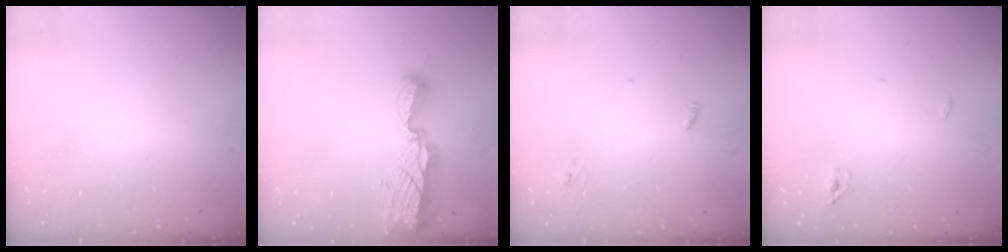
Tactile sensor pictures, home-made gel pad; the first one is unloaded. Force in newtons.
{"total": 8.3, "press": 8.3, "slide": 0.8}
{"total": 2.8, "press": 2.8, "slide": 0.3}
{"total": 6.0, "press": 2.8, "slide": 5.3}